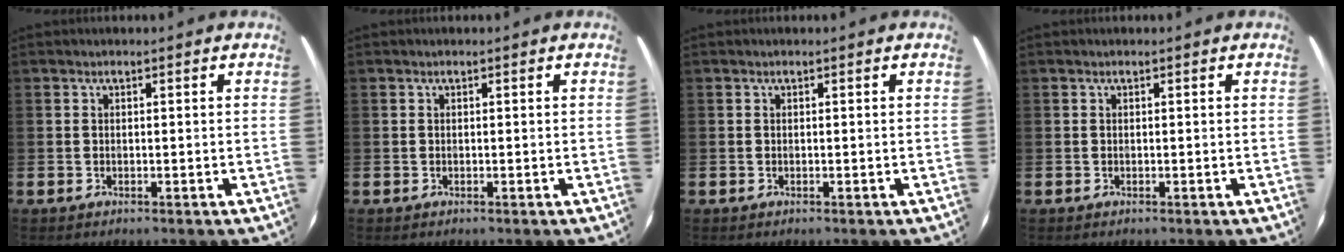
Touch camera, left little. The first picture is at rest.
{"total": 0.0}
{"total": 0.0}
{"total": 0.0}